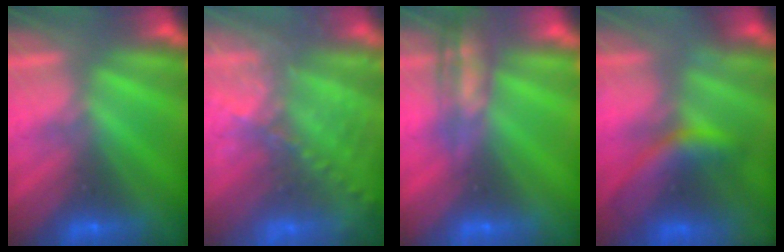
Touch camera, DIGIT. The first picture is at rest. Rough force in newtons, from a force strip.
{"total": 9.6}
{"total": 2.8}
{"total": 7.7}